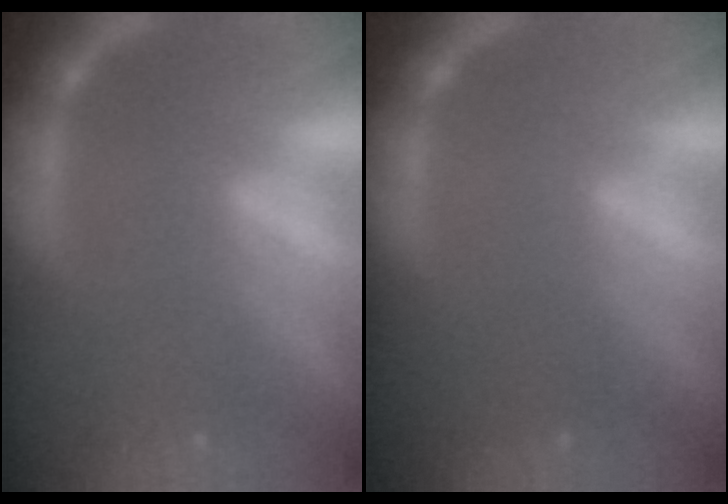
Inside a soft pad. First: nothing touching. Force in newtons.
{"total": 0.0}